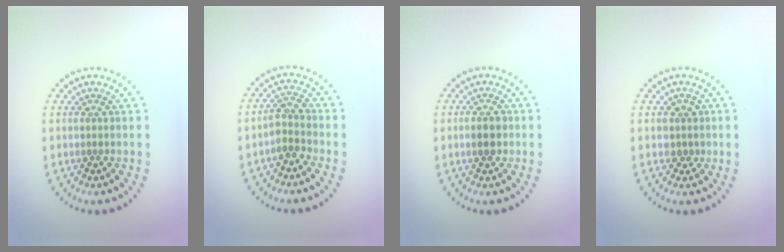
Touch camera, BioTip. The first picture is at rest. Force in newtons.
{"total": 2.1, "press": 1.8, "slide": 1.0}
{"total": 1.8, "press": 1.8, "slide": 0.2}
{"total": 1.4, "press": 1.2, "slide": 0.7}